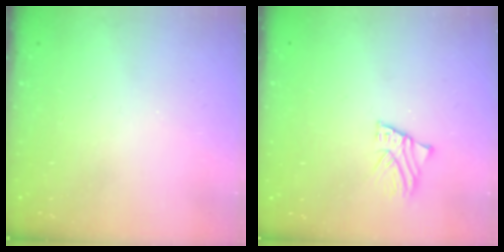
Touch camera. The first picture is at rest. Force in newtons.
{"total": 2.3, "press": 2.3, "slide": 0.2}